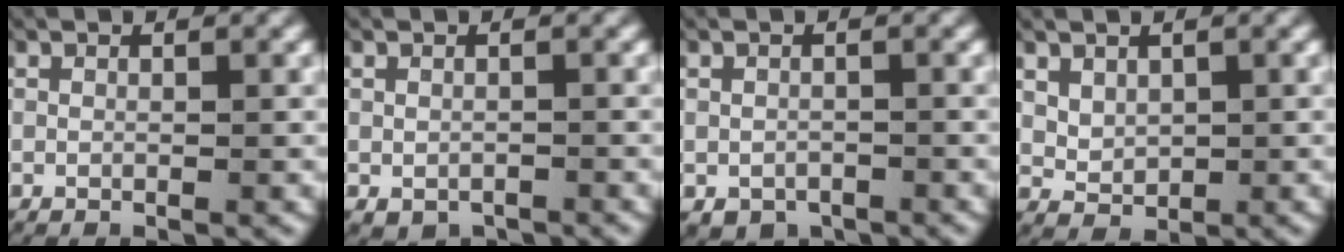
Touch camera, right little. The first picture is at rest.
{"total": 1.5, "force": [-0.9, 1.1, 0.4], "torque": [-0.009, -0.009, -0.008]}
{"total": 2.9, "force": [-1.6, 2.2, 0.9], "torque": [-0.014, -0.015, -0.018]}
{"total": 2.2, "force": [0.8, 1.7, 1.2], "torque": [-0.026, -0.009, 0.027]}